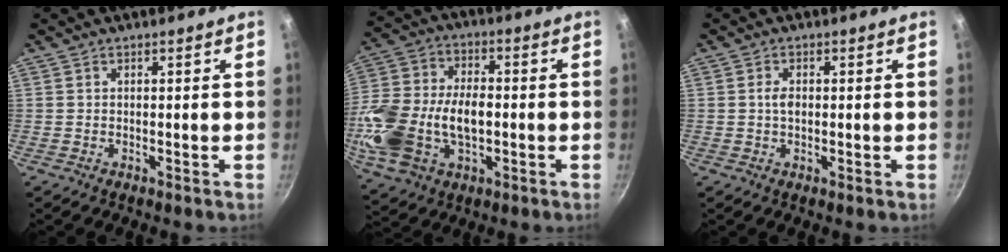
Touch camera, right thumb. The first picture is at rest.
{"total": 21.2, "force": [-3.4, 13.1, 16.3], "torque": [-0.354, 0.013, -0.053]}
{"total": 2.2, "force": [0.1, 1.3, 1.7], "torque": [-0.030, 0.001, -0.001]}